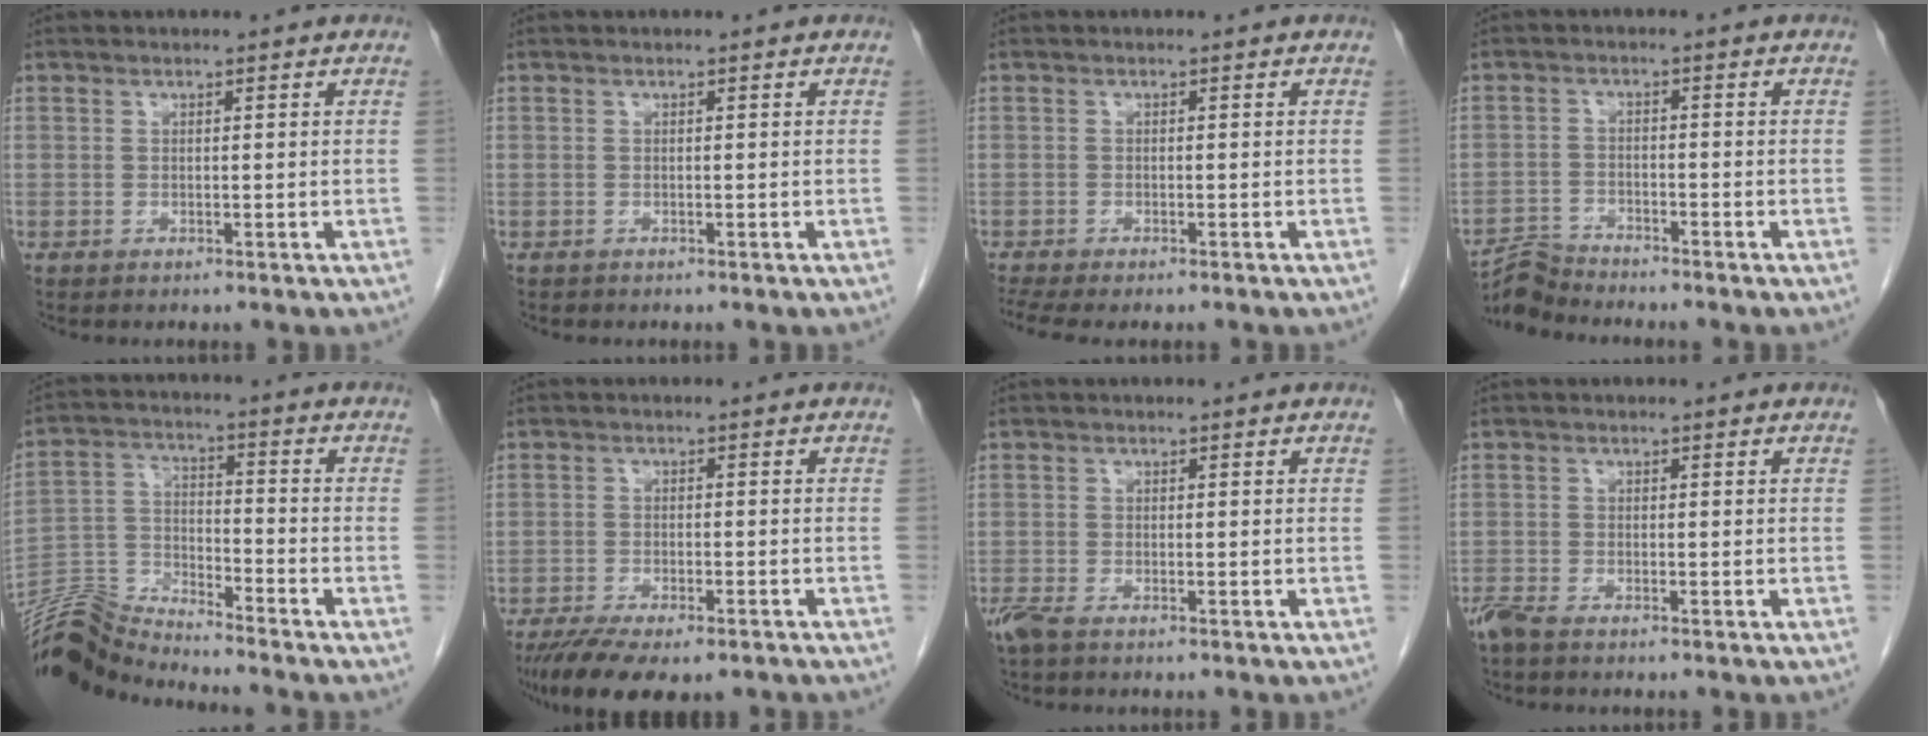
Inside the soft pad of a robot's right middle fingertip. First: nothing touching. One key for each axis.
{"total": 0.0}
{"total": 6.0, "fx": -5.0, "fy": 1.4, "fz": 3.0, "tx": -0.049, "ty": -0.006, "tz": -0.078}
{"total": 4.1, "fx": -4.0, "fy": -0.7, "fz": -0.7, "tx": 0.011, "ty": -0.014, "tz": -0.074}
{"total": 8.9, "fx": -8.8, "fy": -1.1, "fz": -0.1, "tx": -0.013, "ty": 0.022, "tz": -0.170}
{"total": 10.9, "fx": -8.2, "fy": 3.5, "fz": 6.4, "tx": -0.102, "ty": -0.014, "tz": -0.124}
{"total": 2.4, "fx": -1.8, "fy": 0.6, "fz": 1.5, "tx": -0.040, "ty": -0.008, "tz": -0.035}
{"total": 2.1, "fx": -1.8, "fy": 0.3, "fz": 1.1, "tx": -0.030, "ty": -0.006, "tz": -0.038}